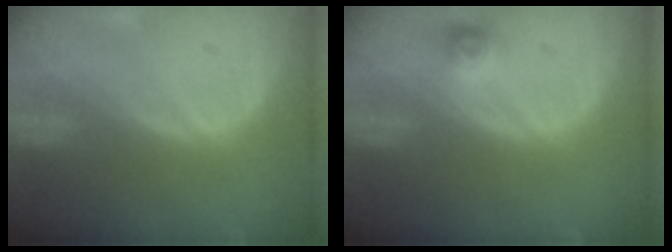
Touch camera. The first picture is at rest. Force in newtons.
{"total": 2.3, "press": 2.2, "slide": 0.7}